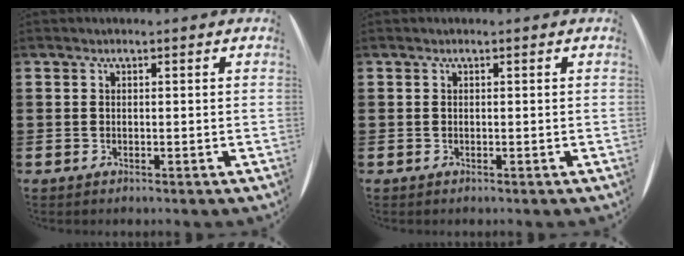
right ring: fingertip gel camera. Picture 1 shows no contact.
{"total": 0.0}